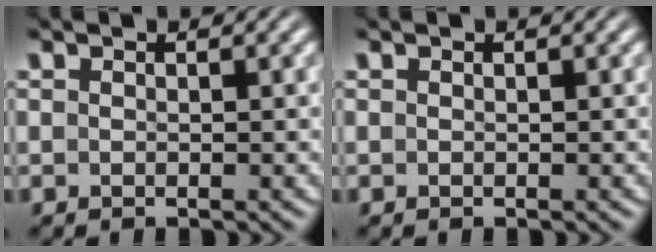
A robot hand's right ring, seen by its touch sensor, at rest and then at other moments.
{"total": 0.0}